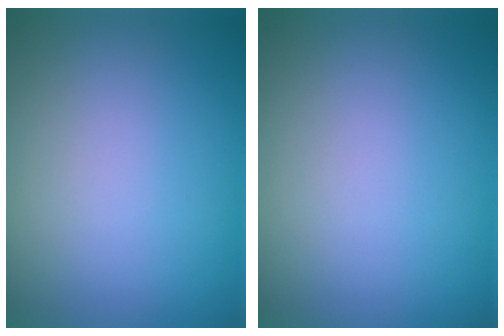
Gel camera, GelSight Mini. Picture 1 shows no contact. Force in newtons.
{"total": 0.0}